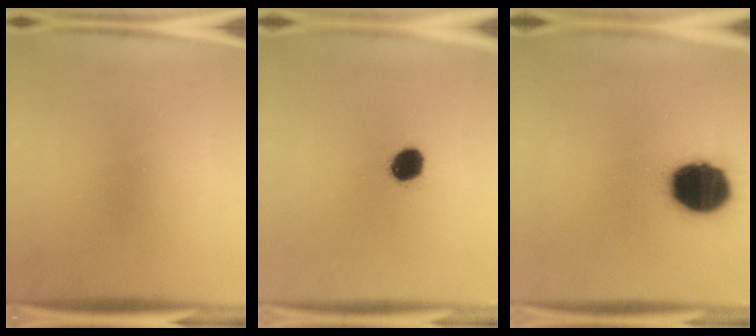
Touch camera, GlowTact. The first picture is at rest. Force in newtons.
{"total": 5.9}
{"total": 18.6}